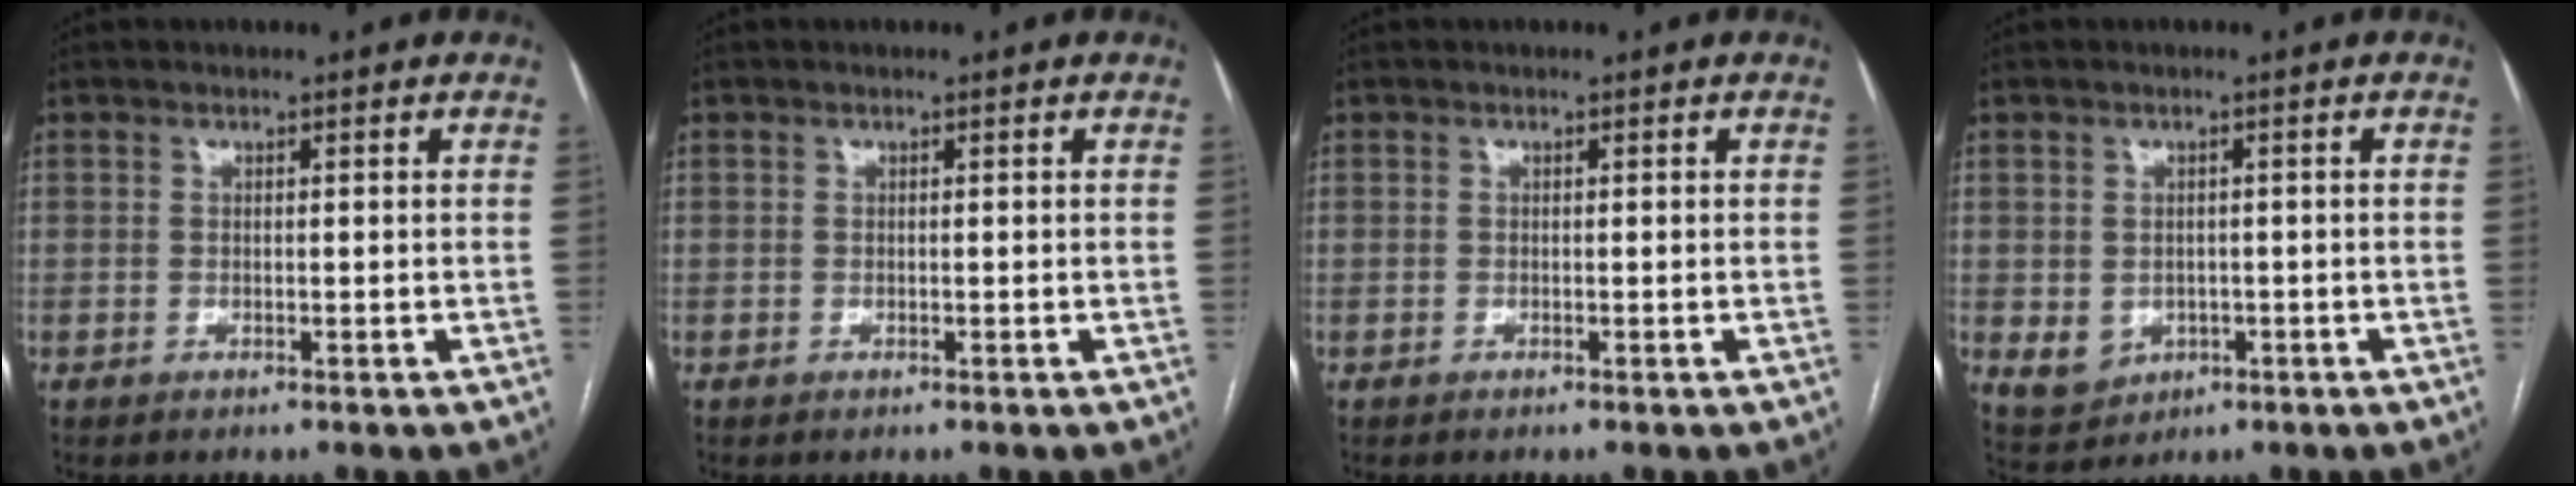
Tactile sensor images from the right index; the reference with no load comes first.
{"total": 0.0}
{"total": 0.0}
{"total": 4.6, "force": [-1.0, 4.2, 1.6], "torque": [-0.022, 0.005, 0.002]}